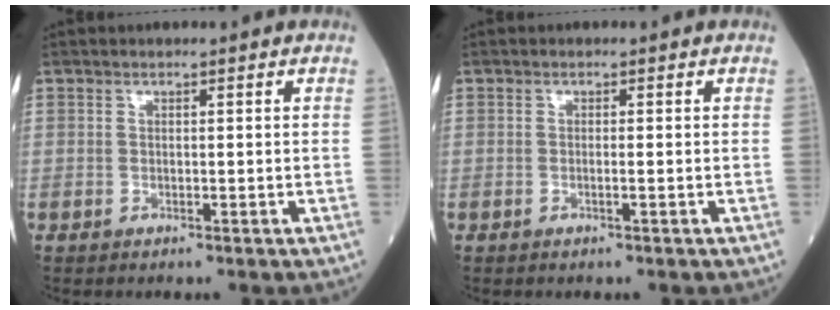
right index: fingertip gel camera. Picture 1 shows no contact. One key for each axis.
{"total": 0.7, "fx": -0.3, "fy": -0.2, "fz": 0.5, "tx": -0.011, "ty": 0.002, "tz": -0.009}